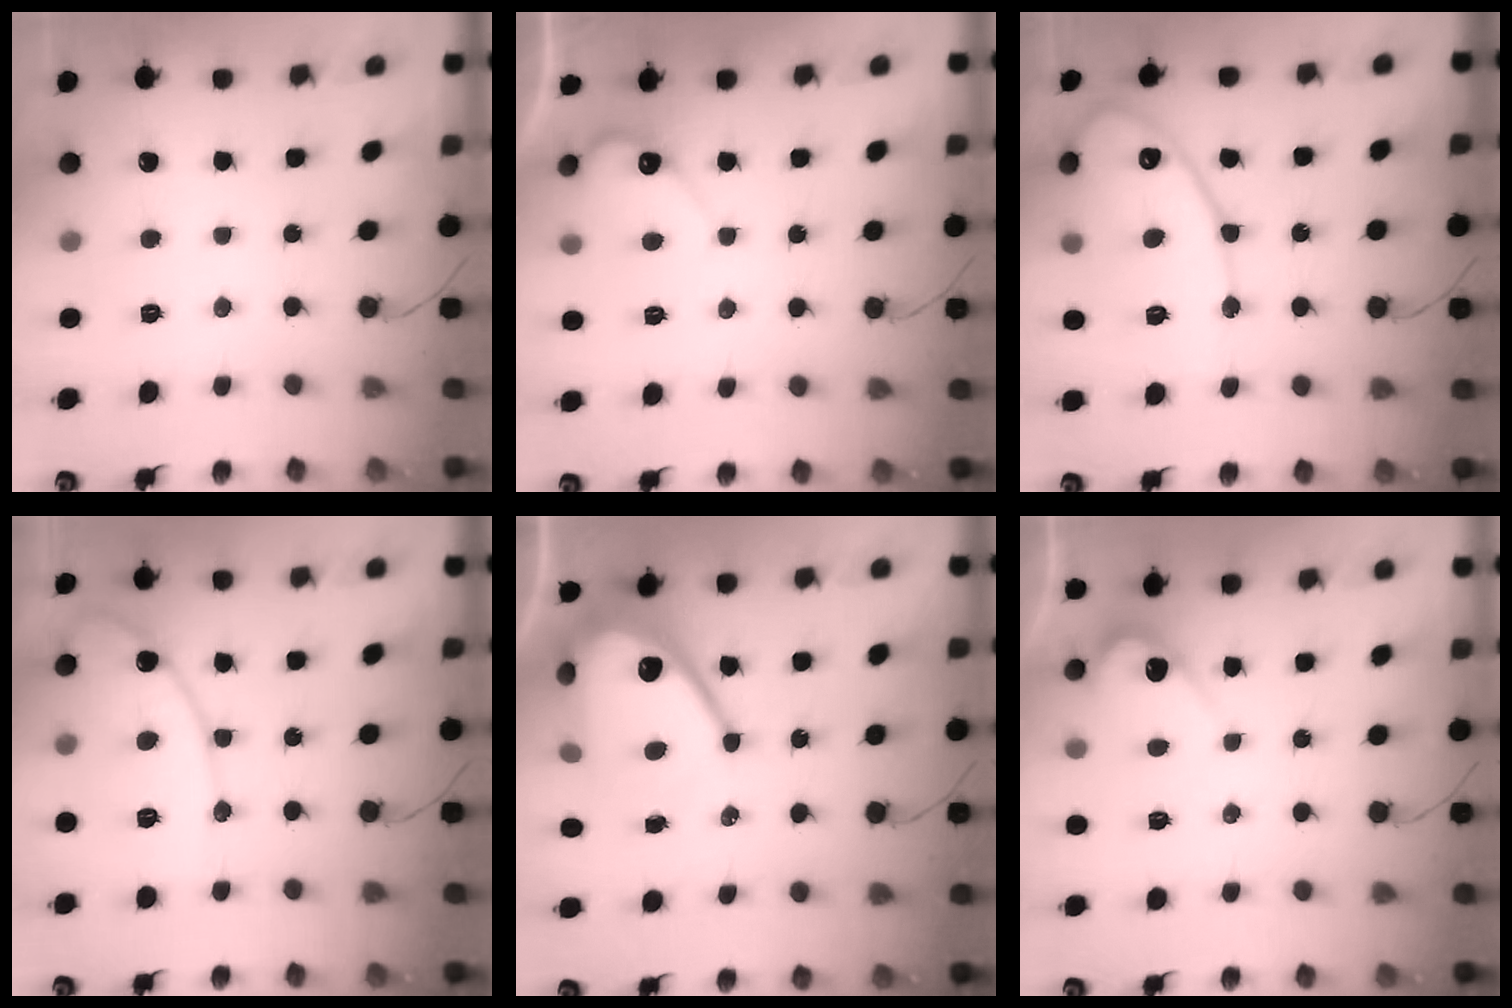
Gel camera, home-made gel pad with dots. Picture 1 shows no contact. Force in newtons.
{"total": 6.7, "press": 6.7, "slide": 0.5}
{"total": 15.2, "press": 15.2, "slide": 1.1}
{"total": 13.2, "press": 13.1, "slide": 0.9}
{"total": 15.5, "press": 15.4, "slide": 1.5}
{"total": 3.8, "press": 3.8, "slide": 0.3}